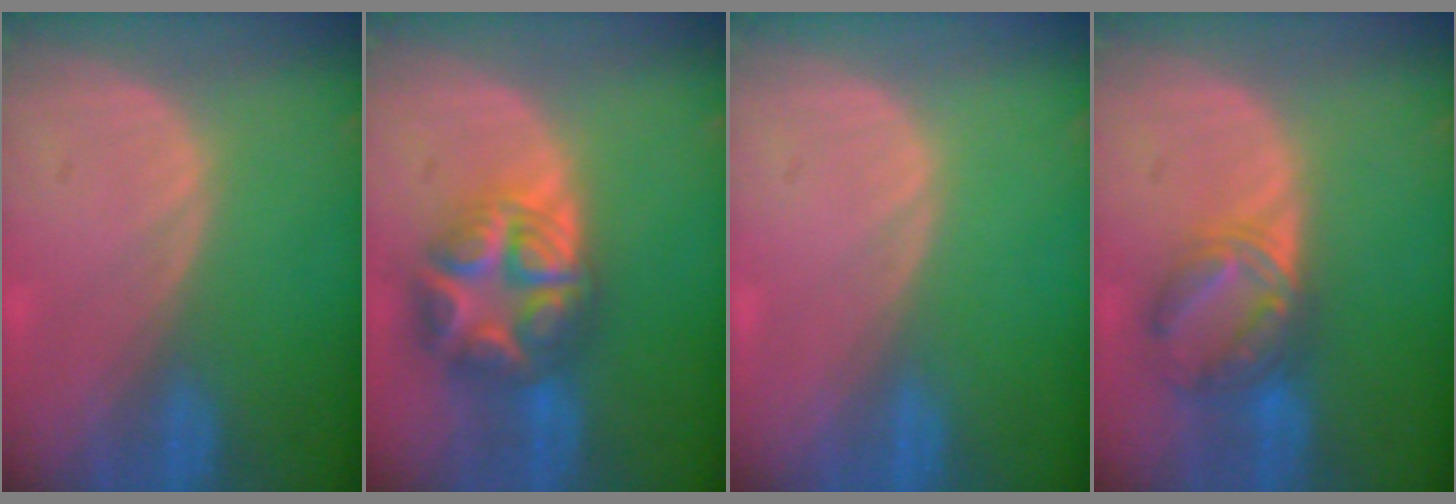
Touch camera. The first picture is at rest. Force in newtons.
{"total": 8.6, "press": 8.6, "slide": 0.5}
{"total": 0.0}
{"total": 6.6, "press": 6.2, "slide": 2.2}